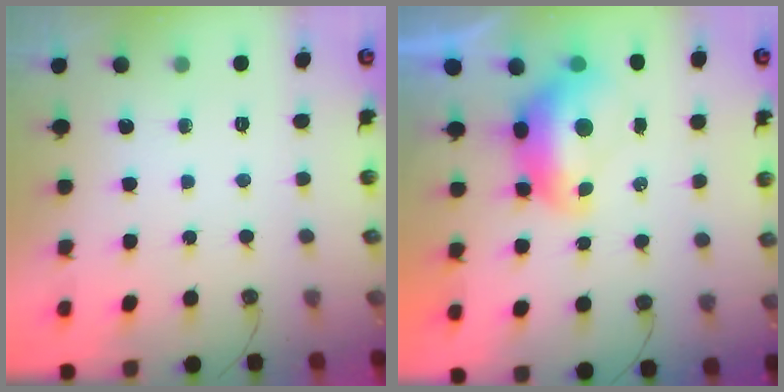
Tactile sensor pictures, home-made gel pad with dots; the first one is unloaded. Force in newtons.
{"total": 2.8, "press": 2.7, "slide": 0.7}